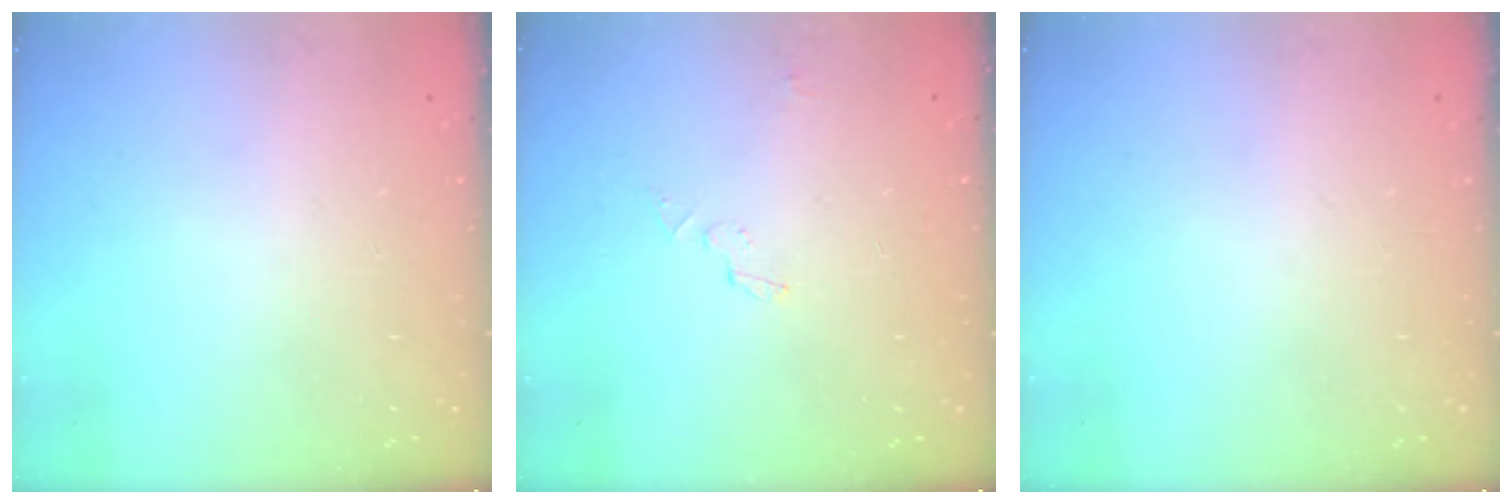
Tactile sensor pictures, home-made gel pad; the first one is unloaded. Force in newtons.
{"total": 3.1, "press": 3.1, "slide": 0.2}
{"total": 0.0}